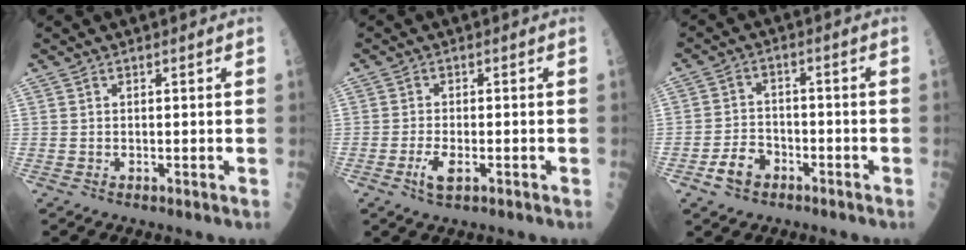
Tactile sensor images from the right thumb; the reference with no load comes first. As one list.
[{"total": 3.7, "force": [-1.5, 1.4, 3.0], "torque": [-0.060, 0.001, -0.027]}, {"total": 5.5, "force": [-3.0, 3.7, 2.7], "torque": [-0.035, 0.025, -0.053]}]